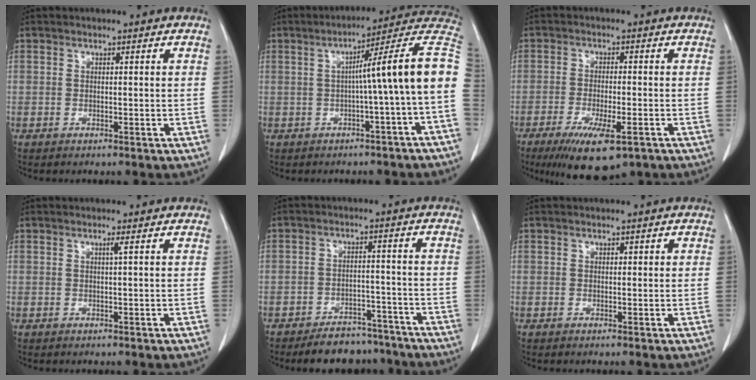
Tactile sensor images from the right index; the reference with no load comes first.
{"total": 12.8, "force": [-0.8, -1.4, 12.7], "torque": [-0.160, 0.036, -0.020]}
{"total": 9.8, "force": [-5.6, 2.4, 7.6], "torque": [-0.128, -0.022, -0.085]}
{"total": 0.7, "force": [0.2, -0.3, 0.6], "torque": [-0.015, -0.002, 0.007]}
{"total": 8.8, "force": [-7.8, 3.8, 1.6], "torque": [-0.003, 0.015, -0.111]}
{"total": 0.7, "force": [0.2, 0.4, 0.5], "torque": [-0.005, 0.006, 0.004]}